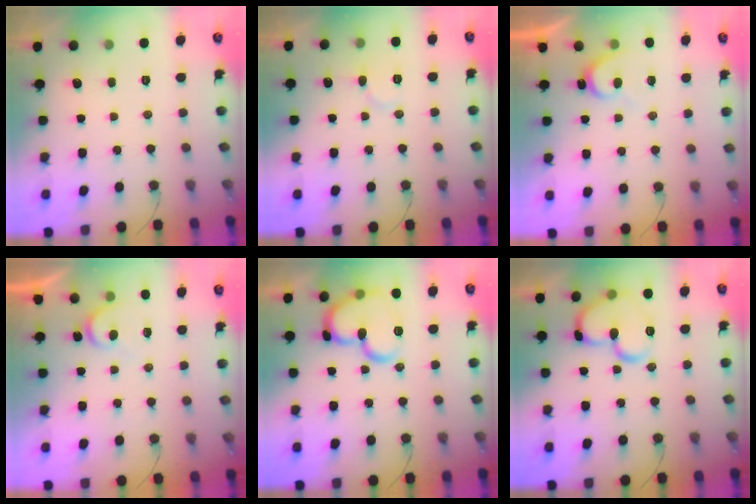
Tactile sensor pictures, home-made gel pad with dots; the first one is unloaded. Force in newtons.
{"total": 6.2, "press": 6.1, "slide": 0.6}
{"total": 5.3, "press": 5.3, "slide": 0.5}
{"total": 4.5, "press": 4.5, "slide": 0.4}
{"total": 17.2, "press": 17.1, "slide": 2.0}
{"total": 14.1, "press": 14.0, "slide": 1.7}